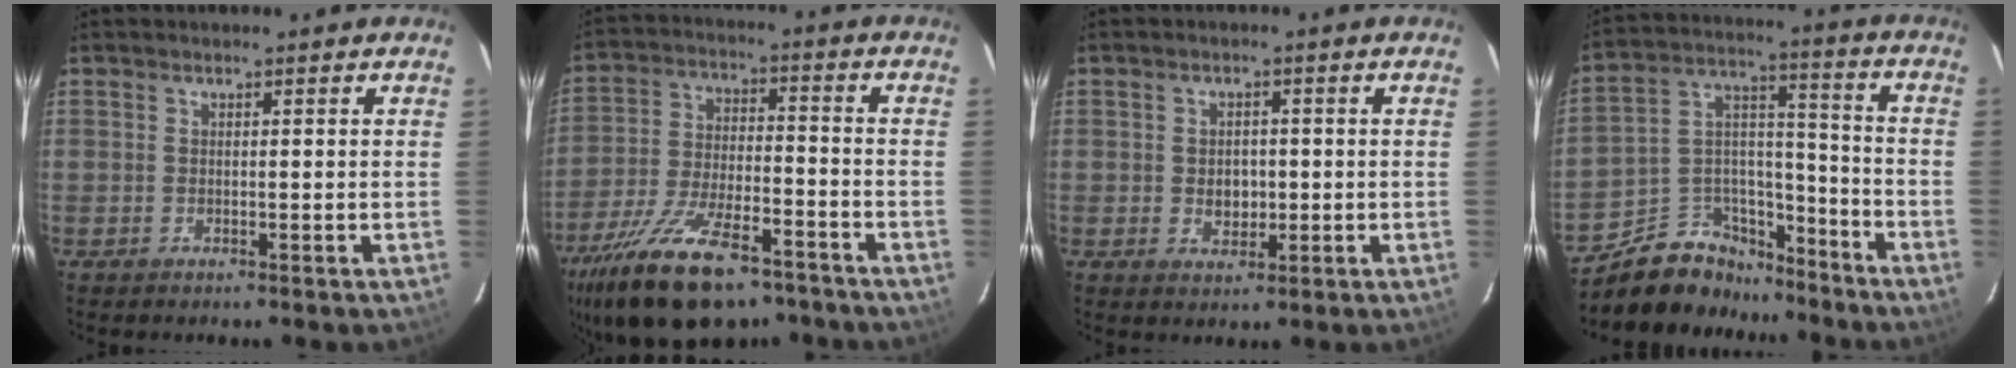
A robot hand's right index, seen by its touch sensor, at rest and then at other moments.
{"total": 21.5, "force": [-15.1, 8.5, 12.7], "torque": [-0.254, -0.031, -0.245]}
{"total": 3.7, "force": [-0.4, 3.0, 2.2], "torque": [-0.035, 0.001, -0.003]}
{"total": 14.2, "force": [-11.1, 8.1, 3.6], "torque": [-0.075, 0.075, -0.176]}